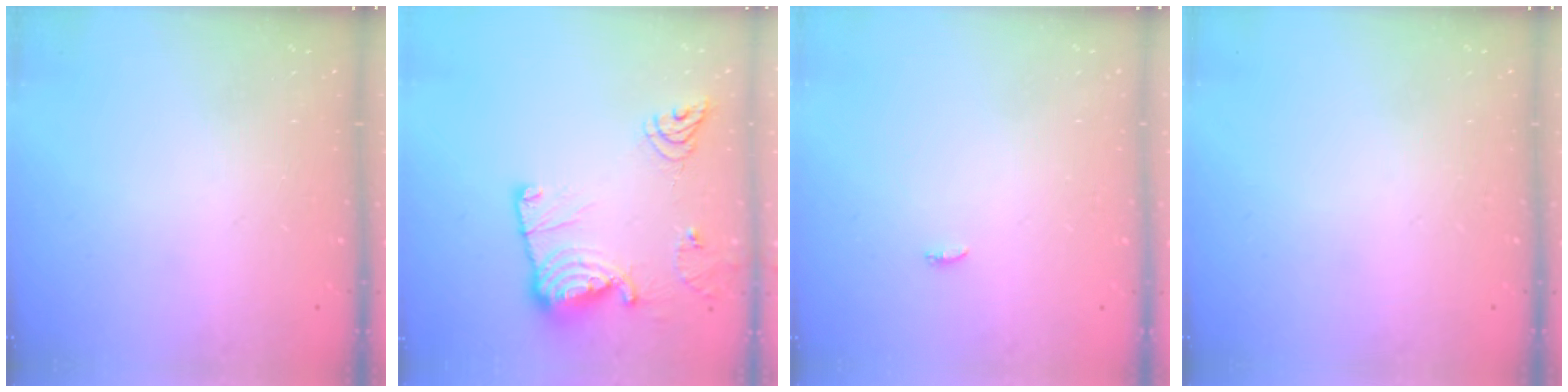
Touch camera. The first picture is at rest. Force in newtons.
{"total": 16.6, "press": 16.5, "slide": 1.8}
{"total": 5.6, "press": 3.4, "slide": 4.4}
{"total": 0.0}